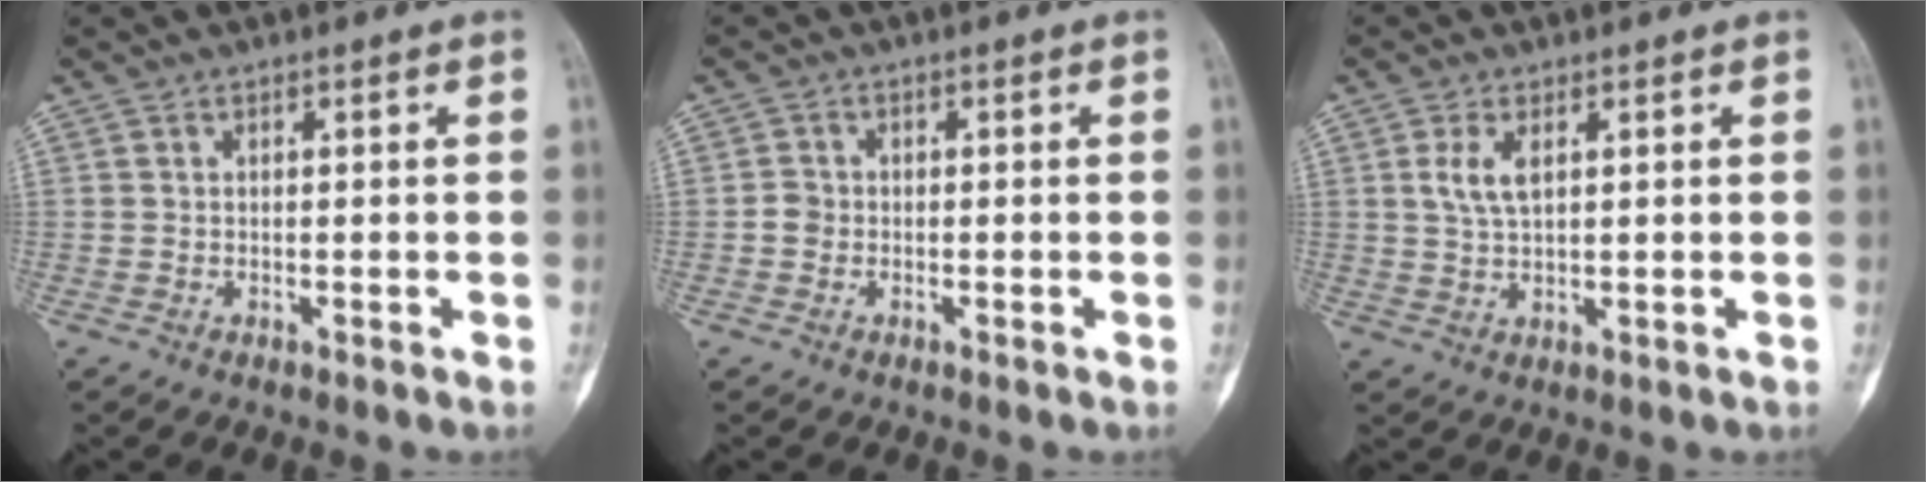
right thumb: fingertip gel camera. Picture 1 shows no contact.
{"total": 1.9, "force": [-0.4, 1.8, 0.7], "torque": [-0.002, 0.007, -0.011]}
{"total": 4.3, "force": [1.5, 2.0, 3.5], "torque": [-0.070, -0.002, 0.033]}